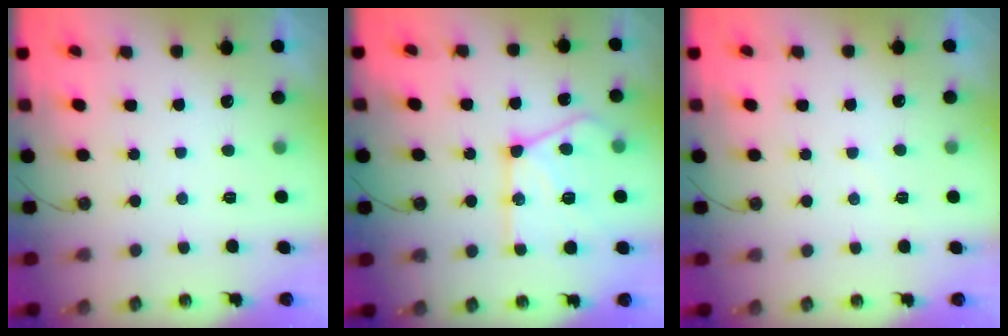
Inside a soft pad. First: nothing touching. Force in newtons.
{"total": 17.9, "press": 17.8, "slide": 2.1}
{"total": 3.6, "press": 3.6, "slide": 0.5}